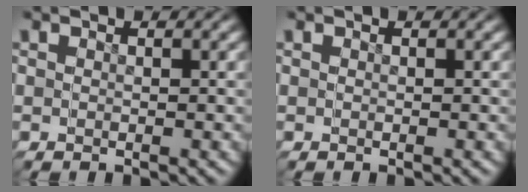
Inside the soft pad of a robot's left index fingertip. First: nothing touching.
{"total": 0.0}